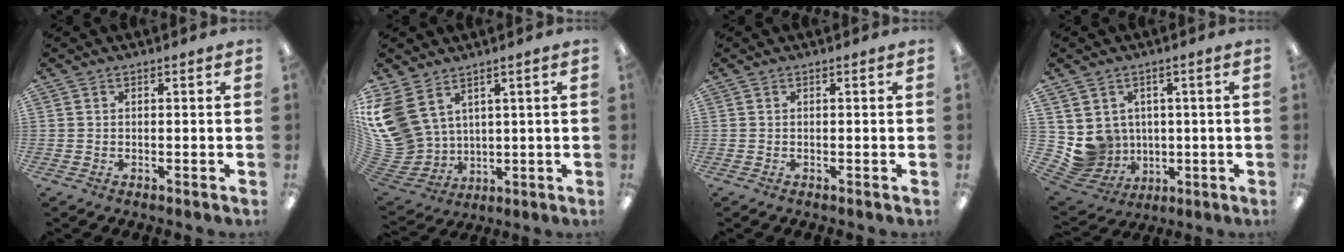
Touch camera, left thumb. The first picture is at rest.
{"total": 14.0, "force": [6.4, 10.2, 7.1], "torque": [-0.200, -0.035, 0.131]}
{"total": 0.0}
{"total": 7.3, "force": [1.3, 7.1, 0.7], "torque": [-0.050, -0.021, 0.039]}